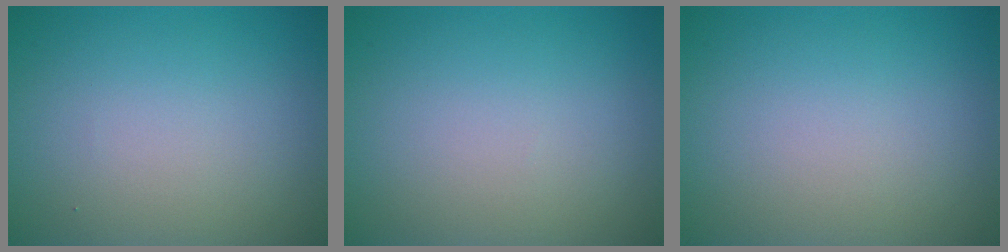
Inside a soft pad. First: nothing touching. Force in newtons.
{"total": 0.0}
{"total": 0.0}